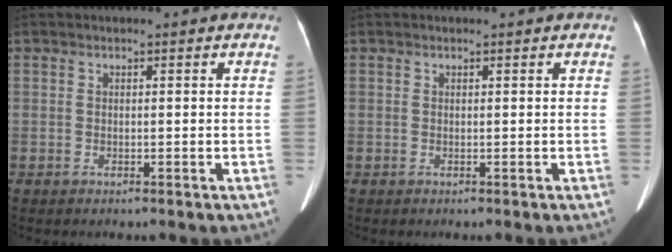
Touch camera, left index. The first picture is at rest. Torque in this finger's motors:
{"motor_torque": [-0.01, 0.01, 0.00, 0.00]}